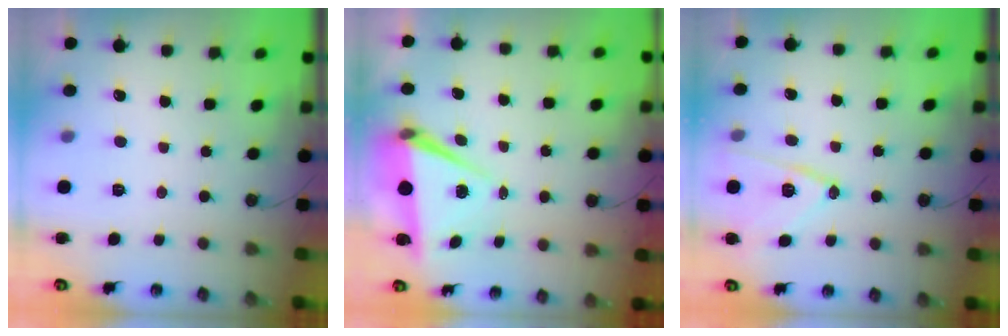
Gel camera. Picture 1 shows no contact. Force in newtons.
{"total": 6.7, "press": 5.2, "slide": 4.2}
{"total": 13.3, "press": 13.3, "slide": 1.4}